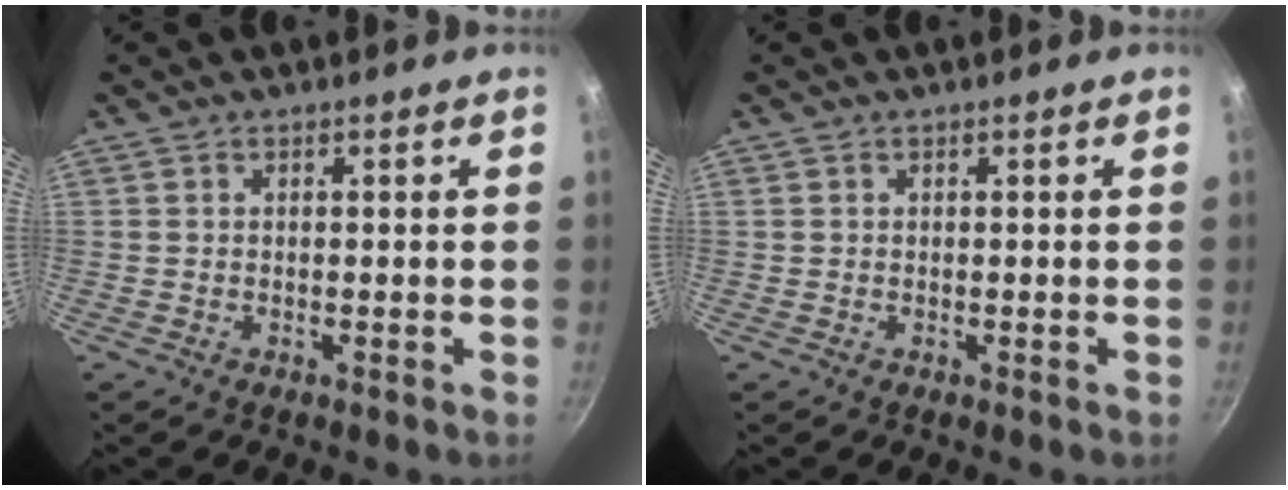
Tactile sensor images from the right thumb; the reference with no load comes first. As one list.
[{"total": 0.0}]